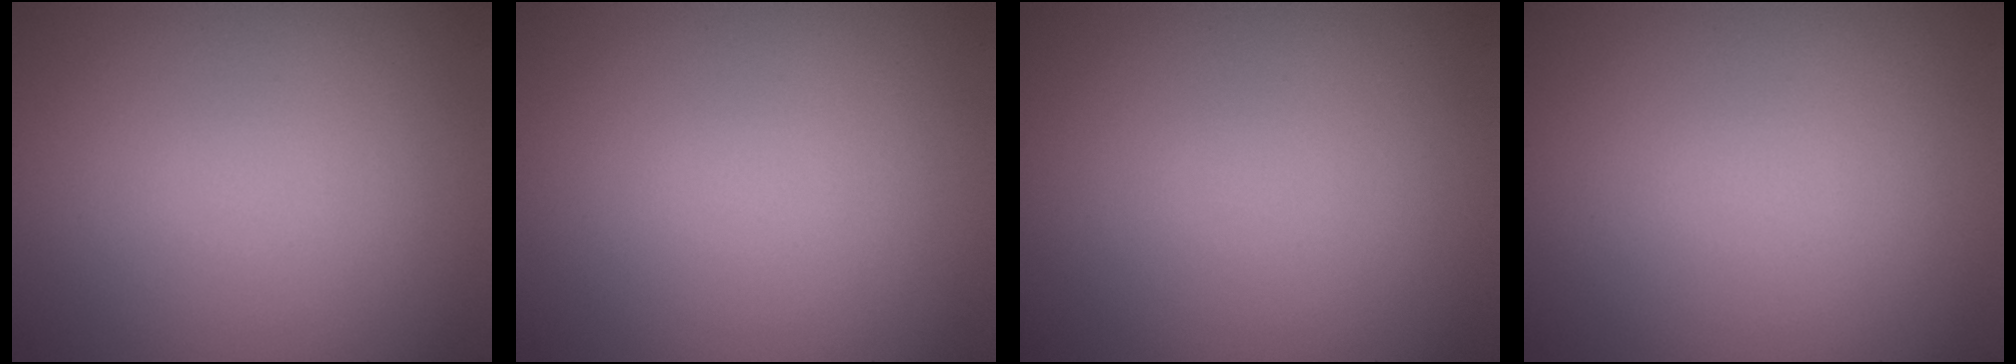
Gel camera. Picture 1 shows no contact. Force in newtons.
{"total": 0.0}
{"total": 0.0}
{"total": 0.0}